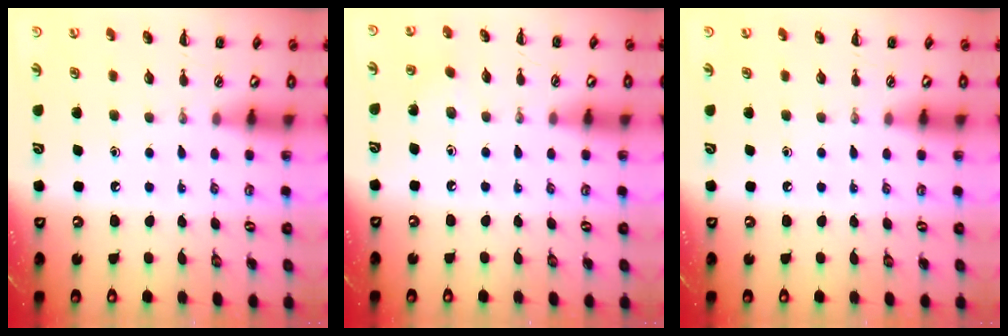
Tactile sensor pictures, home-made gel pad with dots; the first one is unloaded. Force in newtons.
{"total": 4.4, "press": 4.2, "slide": 1.5}
{"total": 0.0}